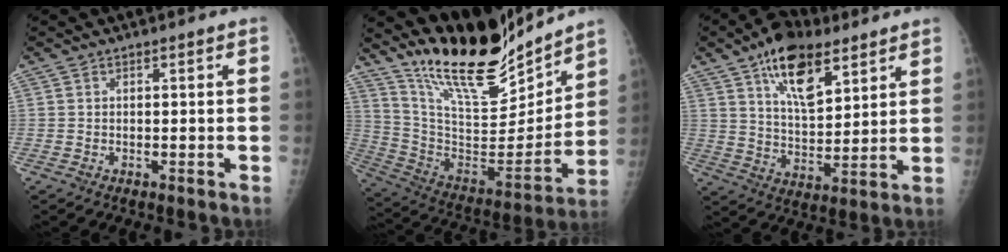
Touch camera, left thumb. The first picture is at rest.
{"total": 23.3, "force": [19.6, 6.5, 10.8], "torque": [-0.142, -0.111, 0.339]}
{"total": 14.4, "force": [8.3, 6.8, 9.6], "torque": [-0.132, -0.036, 0.143]}